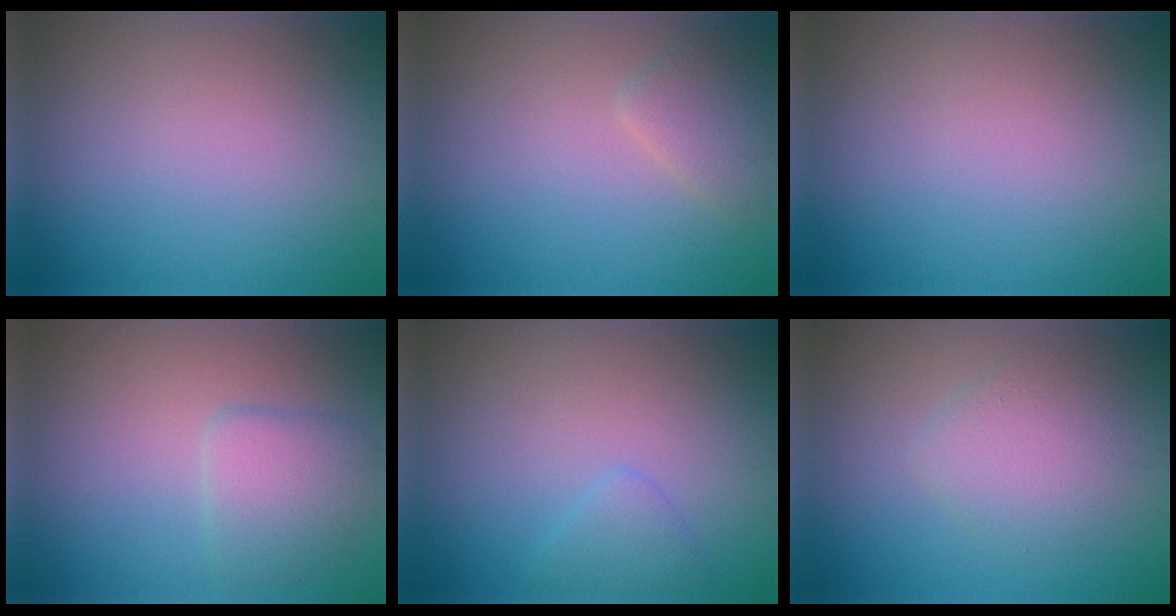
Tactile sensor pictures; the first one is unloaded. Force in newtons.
{"total": 2.2, "press": 2.2, "slide": 0.1}
{"total": 0.0}
{"total": 2.9, "press": 2.9, "slide": 0.3}
{"total": 1.6, "press": 1.6, "slide": 0.1}
{"total": 2.9, "press": 2.9, "slide": 0.2}